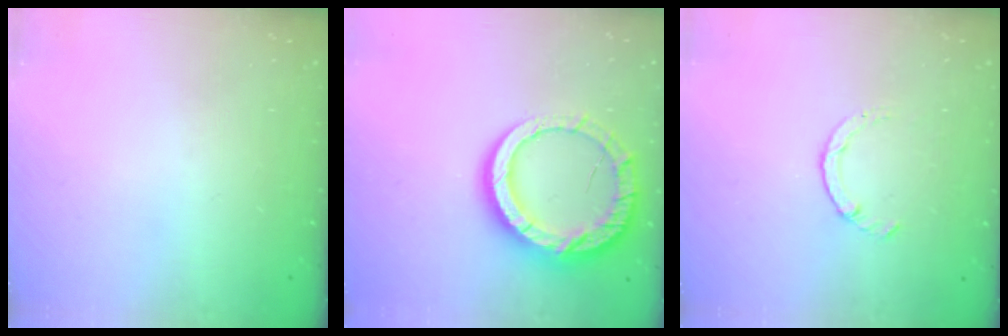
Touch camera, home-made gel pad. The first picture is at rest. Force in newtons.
{"total": 13.7, "press": 13.7, "slide": 1.3}
{"total": 2.2, "press": 2.1, "slide": 0.4}